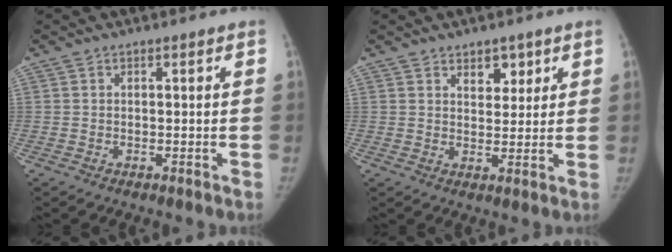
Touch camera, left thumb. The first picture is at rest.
{"total": 3.9, "force": [2.4, 2.5, 1.9], "torque": [0.004, -0.014, 0.037]}